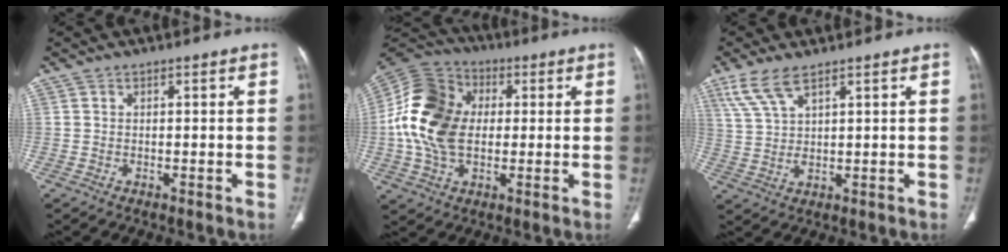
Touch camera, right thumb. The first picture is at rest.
{"total": 17.5, "force": [0.8, 12.4, 12.3], "torque": [-0.233, 0.019, 0.009]}
{"total": 6.5, "force": [4.2, 1.9, 4.6], "torque": [-0.105, -0.008, 0.095]}